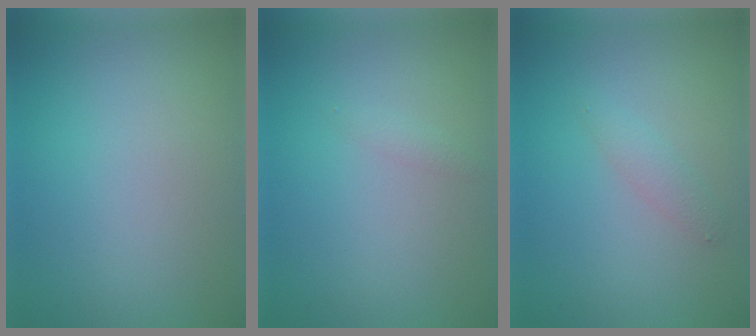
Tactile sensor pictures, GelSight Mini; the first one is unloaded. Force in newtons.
{"total": 0.7, "press": 0.7, "slide": 0.0}
{"total": 1.3, "press": 1.3, "slide": 0.0}